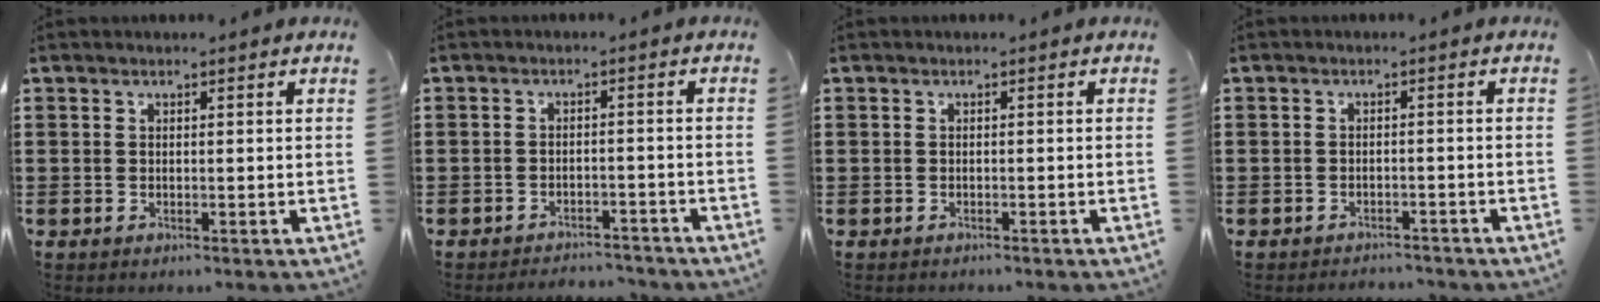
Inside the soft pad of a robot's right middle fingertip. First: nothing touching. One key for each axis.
{"total": 2.9, "fx": -2.8, "fy": 0.4, "fz": -0.3, "tx": -0.003, "ty": -0.001, "tz": -0.062}
{"total": 0.7, "fx": -0.6, "fy": 0.3, "fz": -0.1, "tx": 0.002, "ty": 0.002, "tz": -0.013}
{"total": 2.2, "fx": -2.1, "fy": 0.4, "fz": -0.3, "tx": -0.001, "ty": -0.001, "tz": -0.048}